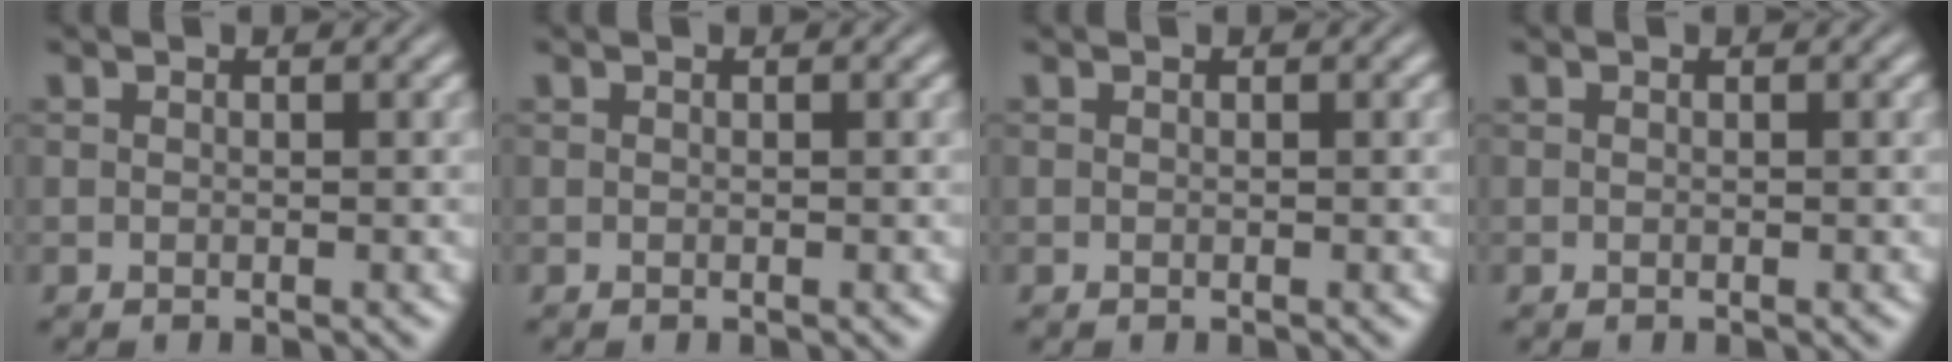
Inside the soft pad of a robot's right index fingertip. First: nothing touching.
{"total": 0.0}
{"total": 0.0}
{"total": 0.0}